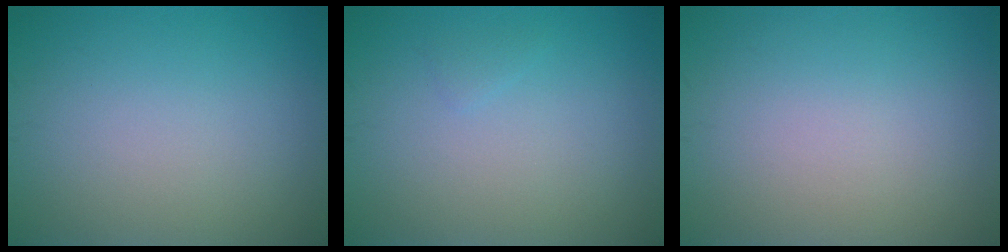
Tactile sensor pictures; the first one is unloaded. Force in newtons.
{"total": 0.5, "press": 0.5, "slide": 0.0}
{"total": 0.0}